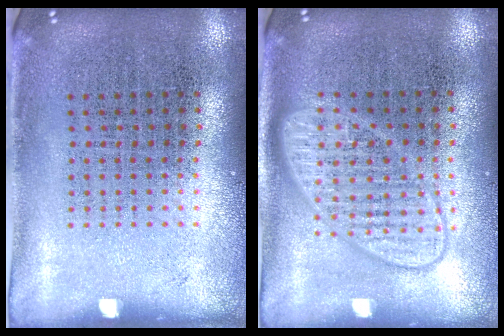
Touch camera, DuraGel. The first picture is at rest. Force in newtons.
{"total": 2.1, "press": 2.1, "slide": 0.3}